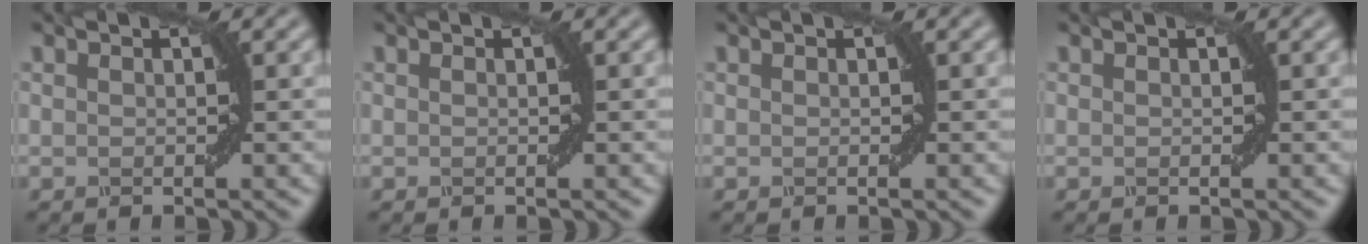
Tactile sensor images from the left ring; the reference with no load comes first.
{"total": 0.0}
{"total": 0.0}
{"total": 0.0}